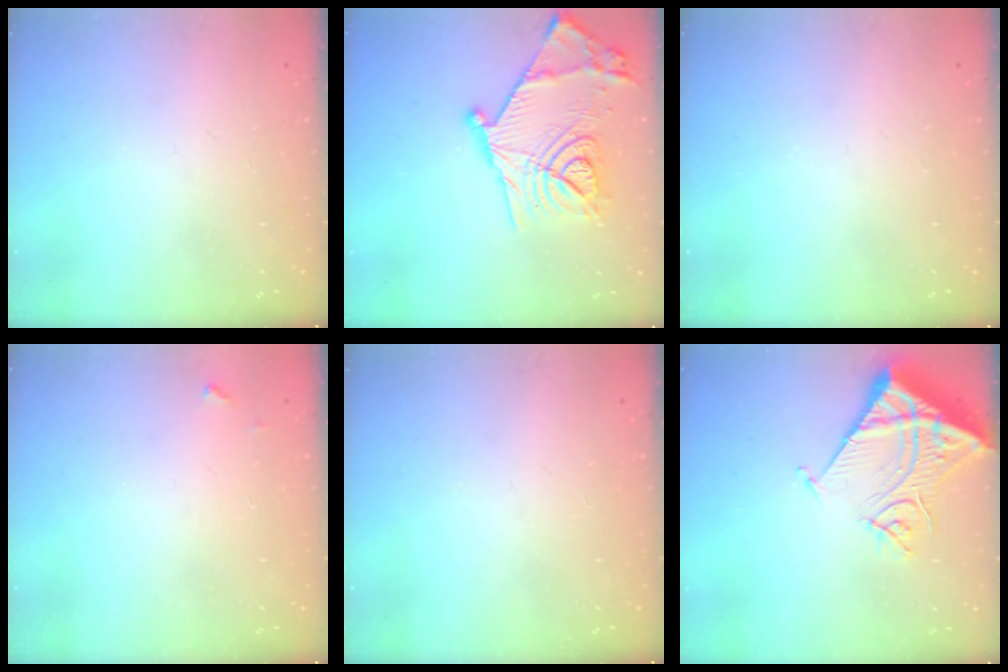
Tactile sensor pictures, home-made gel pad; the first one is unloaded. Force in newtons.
{"total": 22.3, "press": 22.3, "slide": 1.1}
{"total": 0.0}
{"total": 3.6, "press": 3.6, "slide": 0.2}
{"total": 0.0}
{"total": 13.5, "press": 13.4, "slide": 1.8}